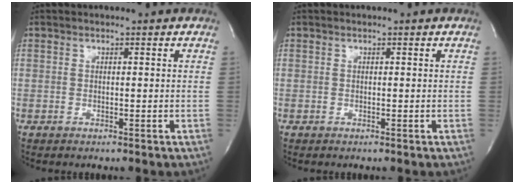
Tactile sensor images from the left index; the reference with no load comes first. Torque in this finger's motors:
{"motor_torque": [-0.07, 0.01, 0.00, 0.00]}